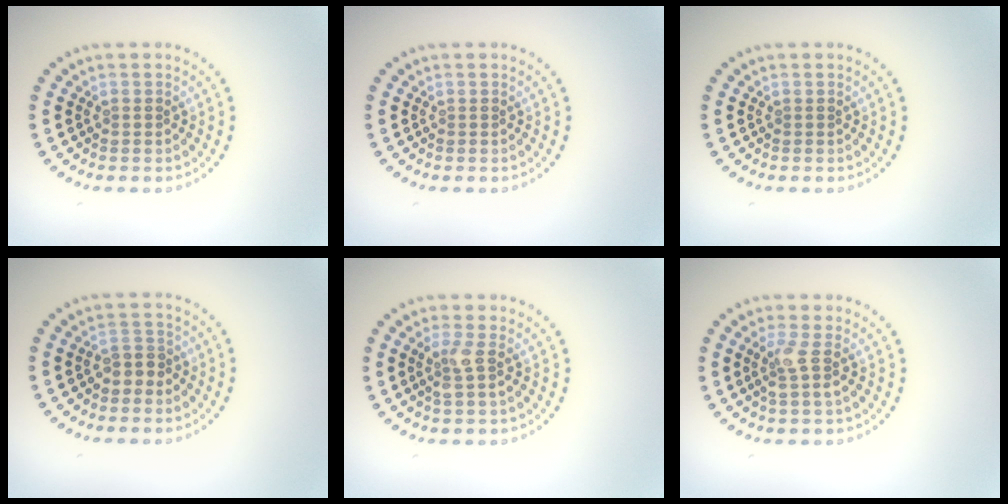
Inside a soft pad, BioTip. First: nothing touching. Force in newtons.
{"total": 0.0}
{"total": 0.0}
{"total": 1.9, "press": 1.6, "slide": 0.9}
{"total": 1.7, "press": 1.4, "slide": 1.0}
{"total": 2.0, "press": 1.5, "slide": 1.3}